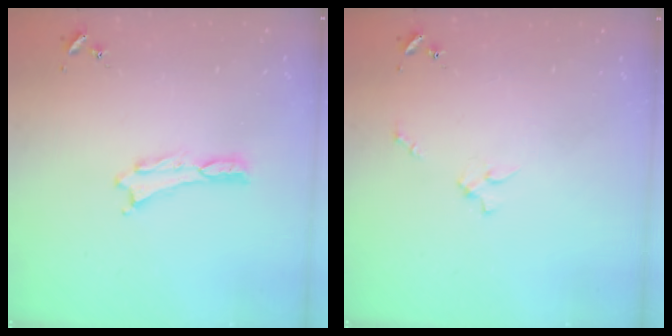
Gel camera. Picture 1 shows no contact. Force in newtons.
{"total": 2.3, "press": 2.2, "slide": 0.3}